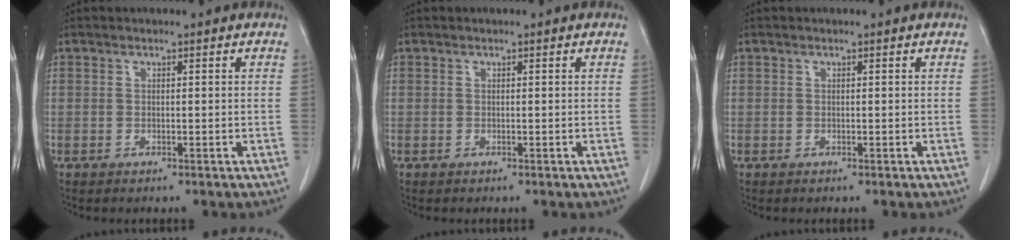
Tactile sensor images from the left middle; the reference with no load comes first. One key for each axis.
{"total": 0.0}
{"total": 0.0}